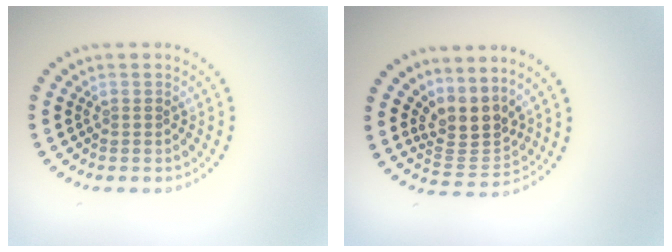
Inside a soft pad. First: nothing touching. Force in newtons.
{"total": 3.5, "press": 2.6, "slide": 2.3}